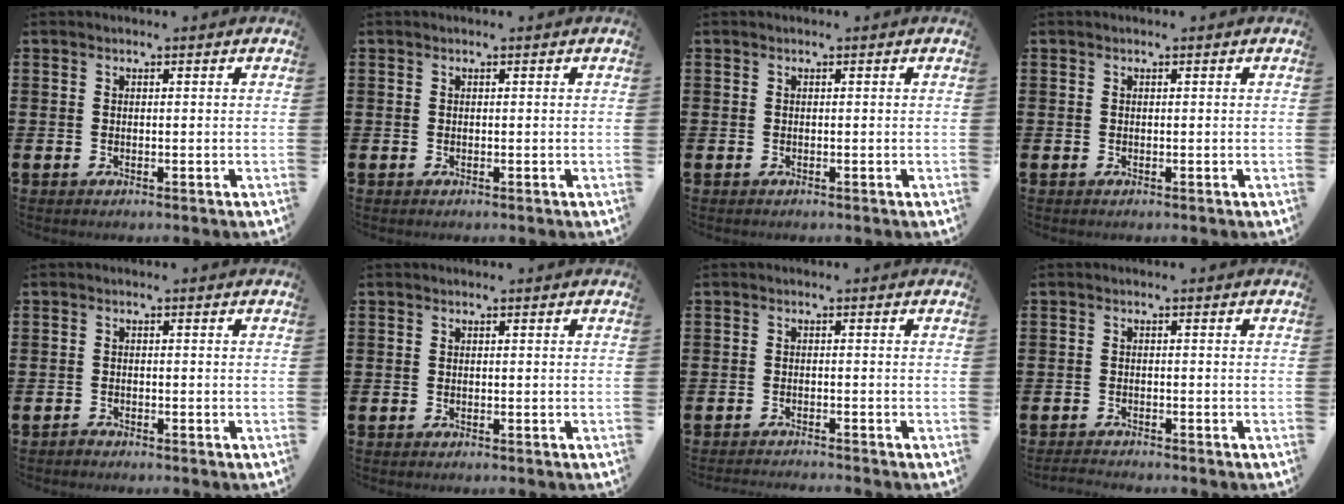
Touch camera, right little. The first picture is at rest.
{"total": 0.0}
{"total": 0.0}
{"total": 0.0}
{"total": 0.7, "force": [-0.7, 0.2, 0.1], "torque": [-0.003, -0.002, -0.015]}
{"total": 0.0}
{"total": 1.0, "force": [-1.0, -0.2, 0.0], "torque": [-0.001, 0.000, -0.020]}
{"total": 1.2, "force": [-1.2, 0.0, 0.2], "torque": [-0.006, 0.001, -0.024]}